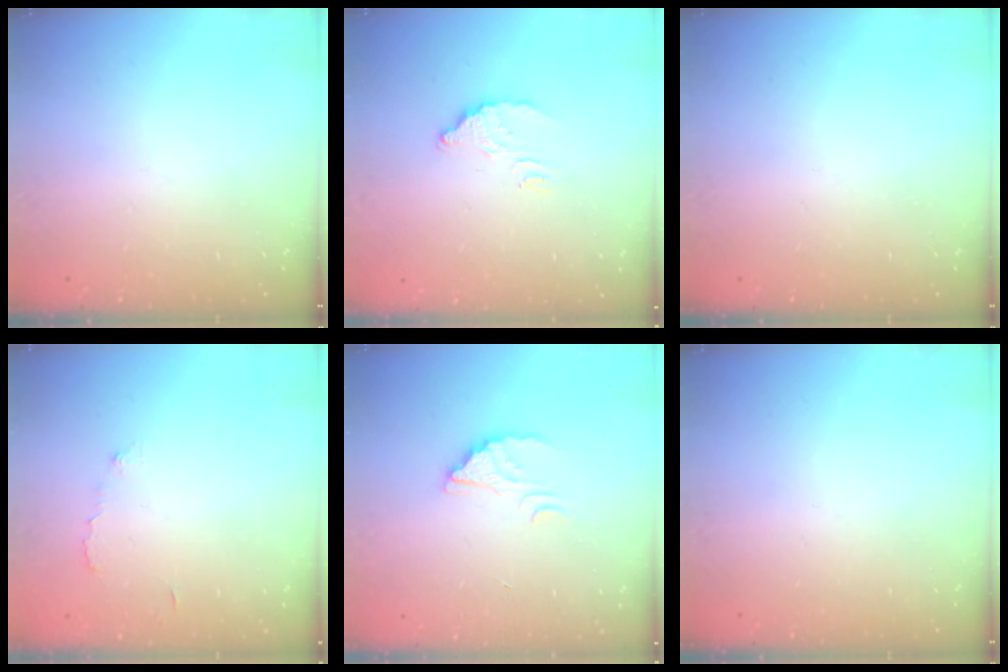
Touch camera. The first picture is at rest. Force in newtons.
{"total": 6.7, "press": 6.7, "slide": 0.3}
{"total": 0.0}
{"total": 5.5, "press": 5.5, "slide": 0.2}
{"total": 2.1, "press": 2.1, "slide": 0.2}
{"total": 0.0}